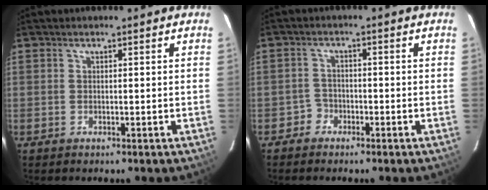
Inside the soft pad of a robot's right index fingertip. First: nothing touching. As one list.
[{"total": 2.0, "force": [-1.3, 1.5, -0.2], "torque": [0.004, 0.008, -0.029]}]